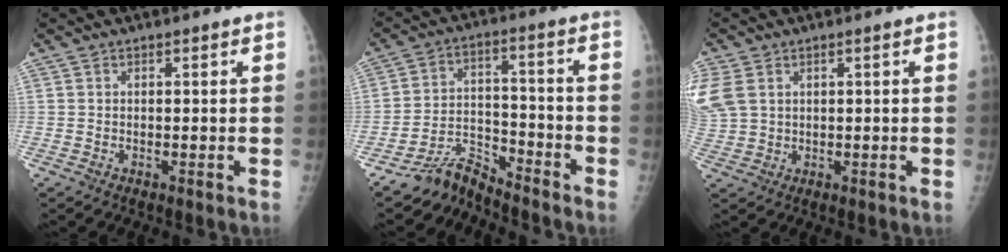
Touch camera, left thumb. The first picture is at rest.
{"total": 6.6, "force": [-6.5, 1.1, 0.0], "torque": [0.005, 0.069, -0.120]}
{"total": 8.3, "force": [2.7, 6.1, 4.9], "torque": [-0.140, 0.006, 0.066]}